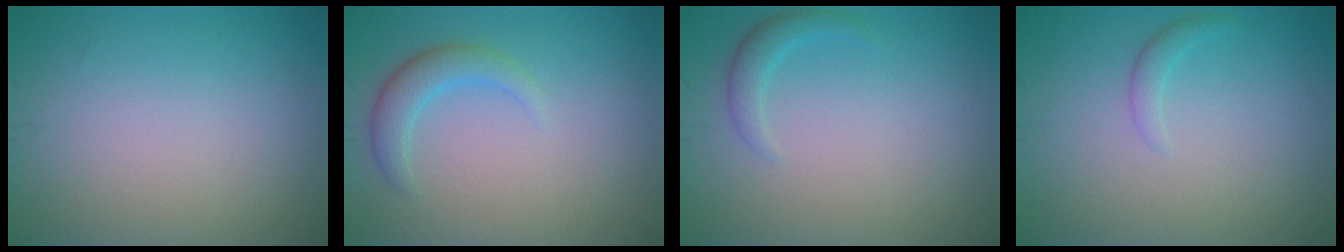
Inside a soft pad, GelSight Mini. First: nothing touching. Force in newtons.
{"total": 2.5, "press": 2.5, "slide": 0.1}
{"total": 1.6, "press": 1.6, "slide": 0.1}
{"total": 1.1, "press": 1.1, "slide": 0.1}